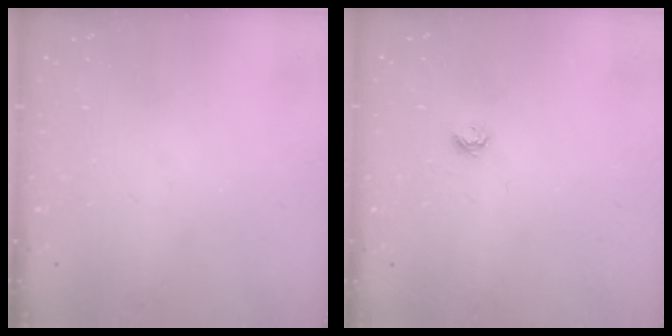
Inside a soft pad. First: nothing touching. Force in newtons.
{"total": 5.3, "press": 5.2, "slide": 0.5}